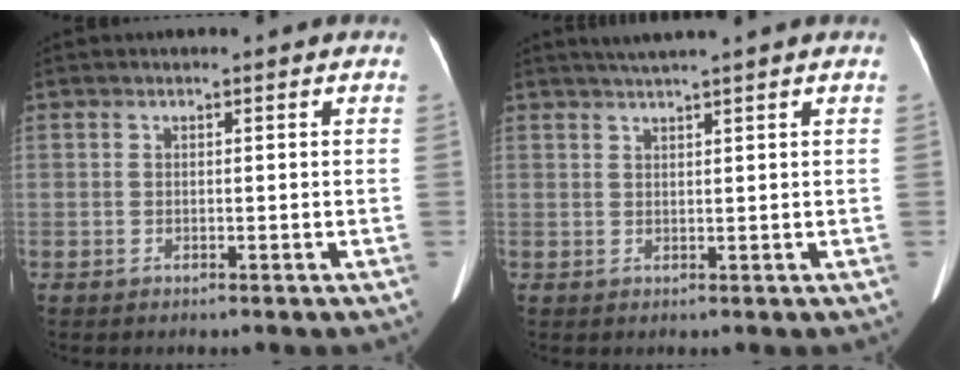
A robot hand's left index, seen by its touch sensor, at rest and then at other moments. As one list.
[{"total": 3.2, "force": [2.6, -1.0, 1.6], "torque": [-0.022, 0.015, 0.049]}]